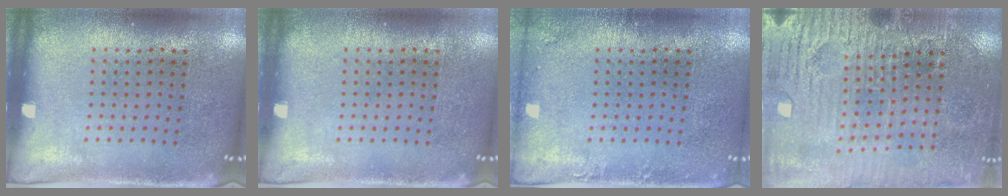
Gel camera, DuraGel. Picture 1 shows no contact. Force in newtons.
{"total": 0.0}
{"total": 1.1, "press": 1.1, "slide": 0.1}
{"total": 3.7, "press": 3.7, "slide": 0.1}